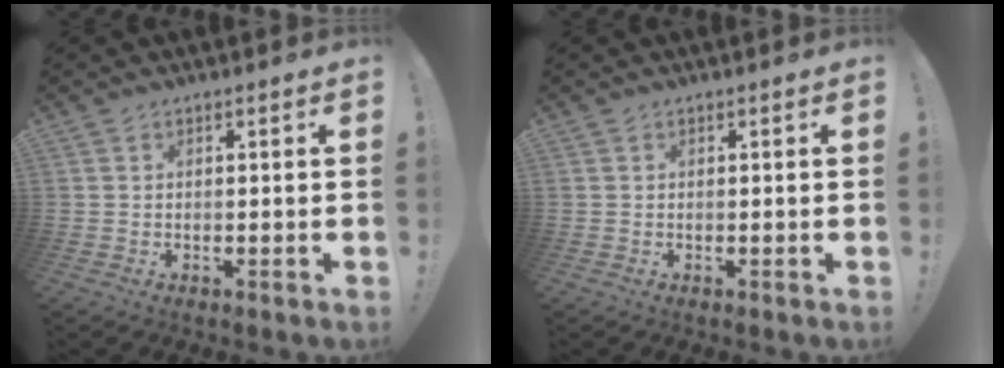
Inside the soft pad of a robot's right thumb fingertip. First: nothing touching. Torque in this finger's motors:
{"motor_torque": [-0.01, 0.01, 0.00, 0.00, 0.08]}